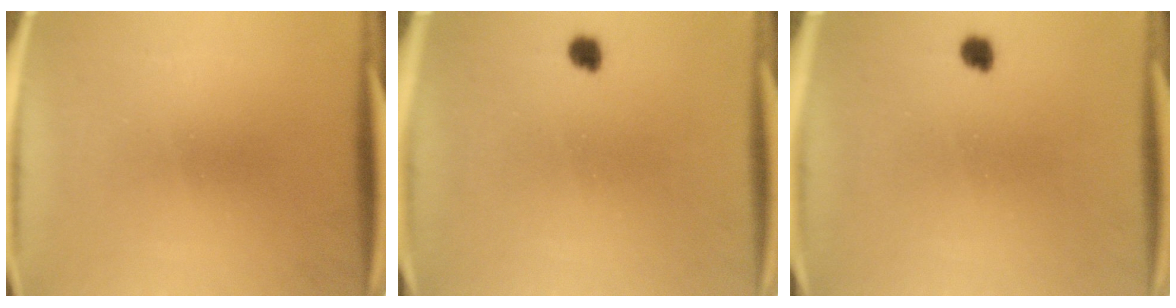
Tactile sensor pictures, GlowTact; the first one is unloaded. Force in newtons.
{"total": 1.8}
{"total": 1.8}